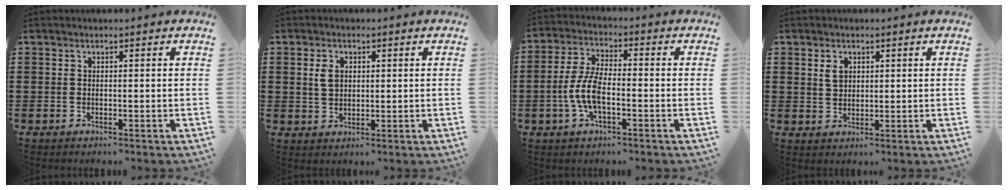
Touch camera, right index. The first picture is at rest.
{"total": 3.3, "force": [0.7, 2.3, 2.3], "torque": [-0.053, 0.010, 0.013]}
{"total": 7.1, "force": [-1.7, 3.0, 6.3], "torque": [-0.149, -0.005, -0.040]}
{"total": 2.5, "force": [1.0, 1.7, 1.6], "torque": [-0.037, 0.006, 0.018]}